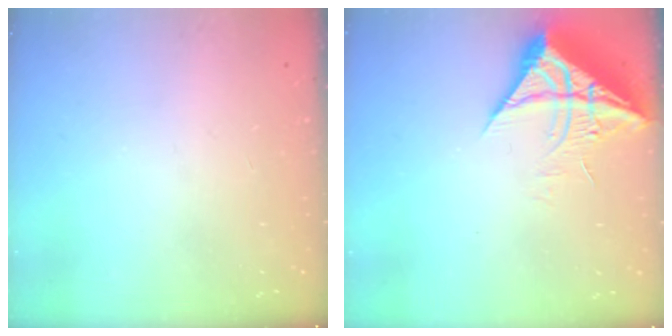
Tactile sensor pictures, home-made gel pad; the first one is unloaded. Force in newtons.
{"total": 10.3, "press": 10.3, "slide": 1.1}